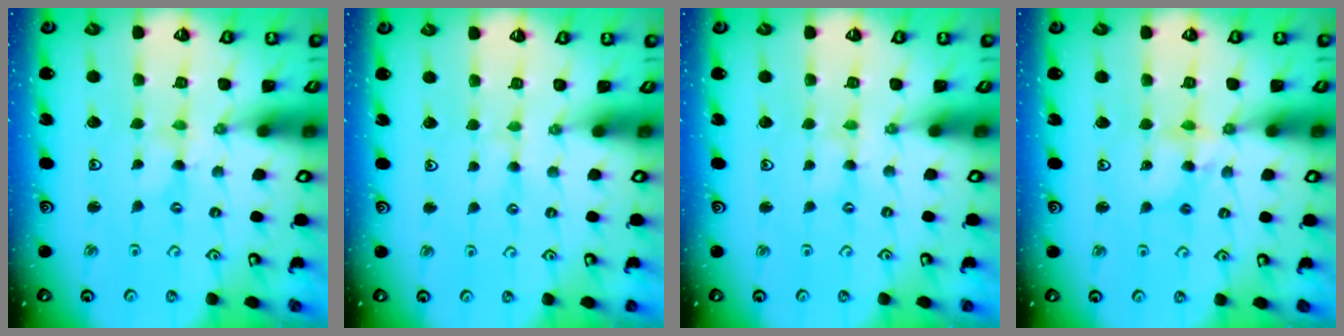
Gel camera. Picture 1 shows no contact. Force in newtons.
{"total": 1.9, "press": 1.9, "slide": 0.4}
{"total": 1.1, "press": 1.1, "slide": 0.2}
{"total": 6.2, "press": 6.1, "slide": 0.7}